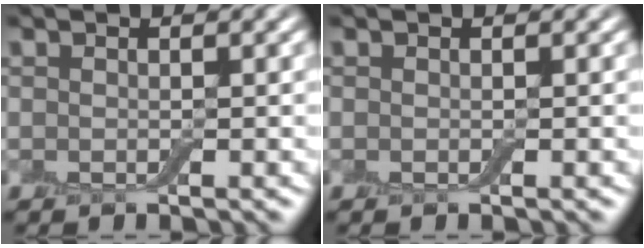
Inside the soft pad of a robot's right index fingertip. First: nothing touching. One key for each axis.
{"total": 0.0}